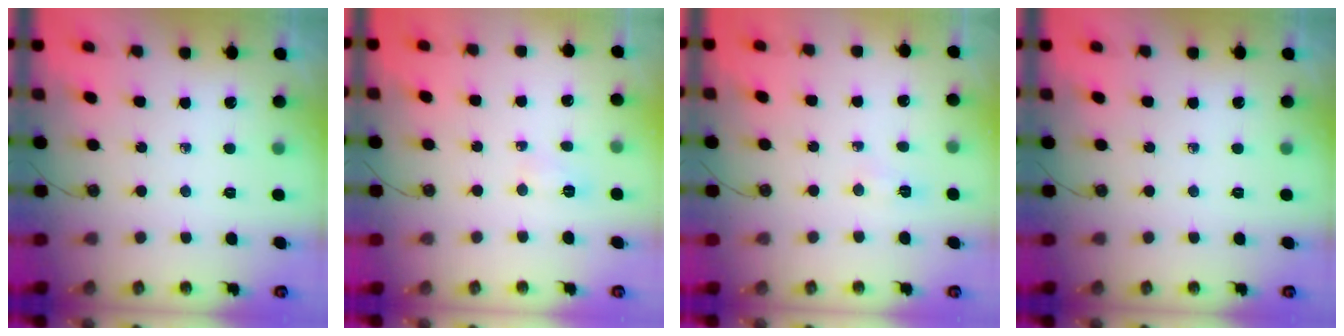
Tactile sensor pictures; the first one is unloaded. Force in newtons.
{"total": 3.4, "press": 3.2, "slide": 1.2}
{"total": 2.9, "press": 2.9, "slide": 0.3}
{"total": 0.0}